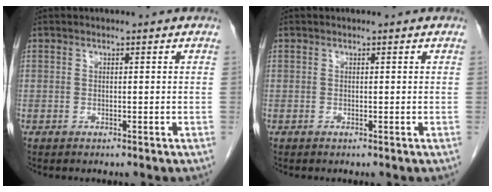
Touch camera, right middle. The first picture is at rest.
{"total": 0.0}